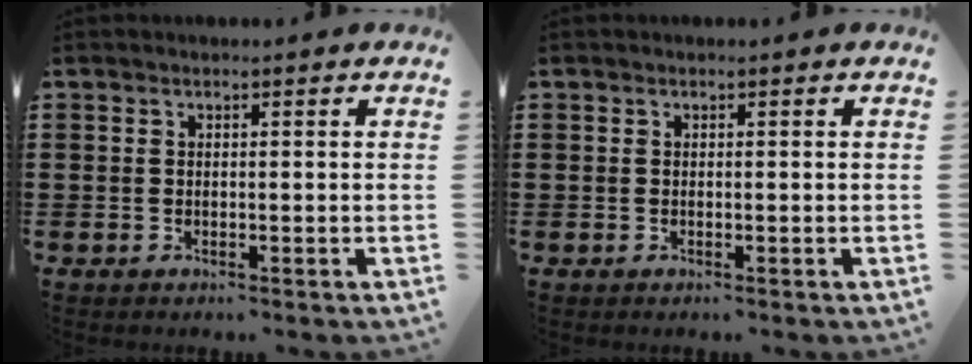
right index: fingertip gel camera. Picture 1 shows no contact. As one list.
[{"total": 0.0}]